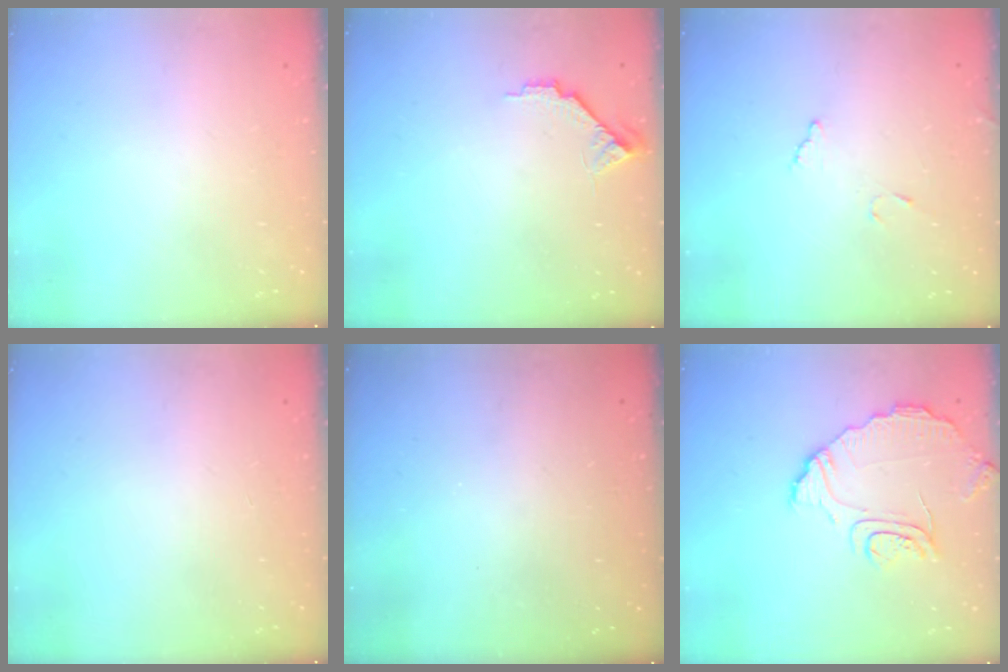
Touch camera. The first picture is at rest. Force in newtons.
{"total": 6.9, "press": 6.9, "slide": 0.6}
{"total": 6.3, "press": 6.3, "slide": 0.4}
{"total": 0.0}
{"total": 3.2, "press": 3.2, "slide": 0.3}
{"total": 10.5, "press": 10.5, "slide": 0.6}